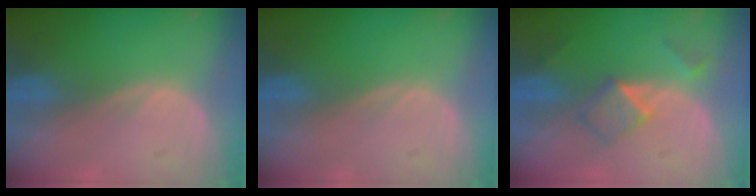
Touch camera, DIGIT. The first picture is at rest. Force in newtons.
{"total": 0.0}
{"total": 5.2, "press": 4.4, "slide": 2.7}